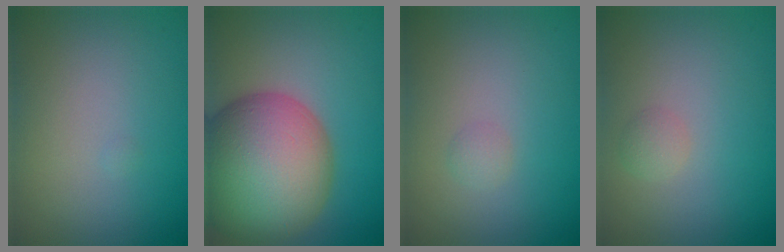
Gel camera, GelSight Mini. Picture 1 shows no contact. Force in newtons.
{"total": 14.9, "press": 14.9, "slide": 0.9}
{"total": 0.7, "press": 0.7, "slide": 0.0}
{"total": 1.0, "press": 1.0, "slide": 0.1}